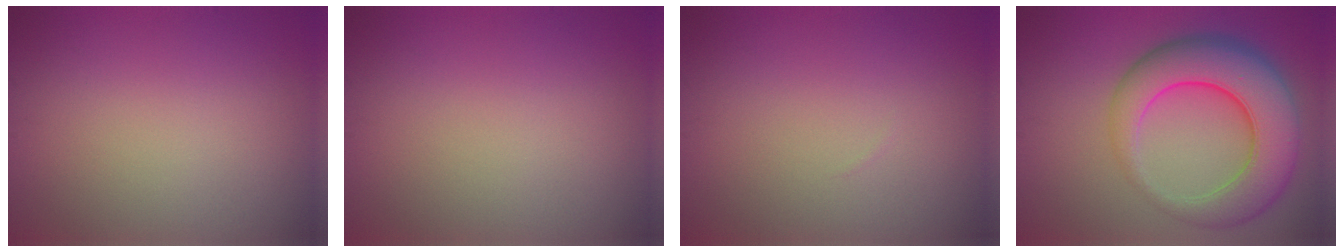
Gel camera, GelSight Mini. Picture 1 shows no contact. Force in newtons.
{"total": 0.0}
{"total": 0.0}
{"total": 9.2, "press": 9.1, "slide": 0.2}